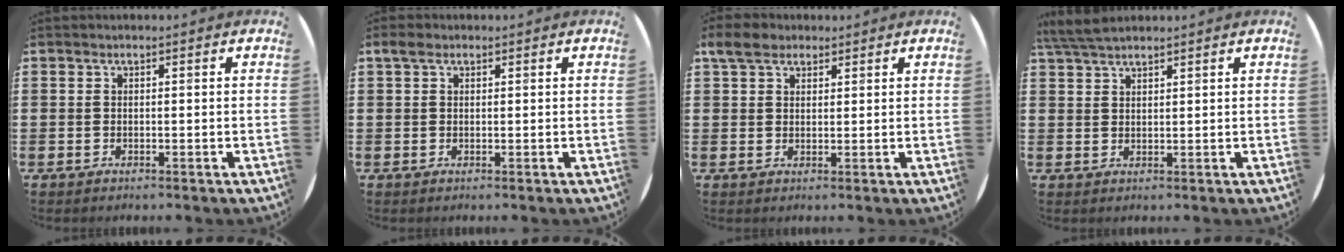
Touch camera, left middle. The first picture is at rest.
{"total": 1.3, "force": [0.7, 0.8, 0.6], "torque": [-0.007, 0.004, 0.011]}
{"total": 4.1, "force": [3.2, 2.1, 1.4], "torque": [-0.020, 0.001, 0.058]}
{"total": 3.9, "force": [3.5, 0.7, 1.7], "torque": [-0.040, 0.001, 0.066]}